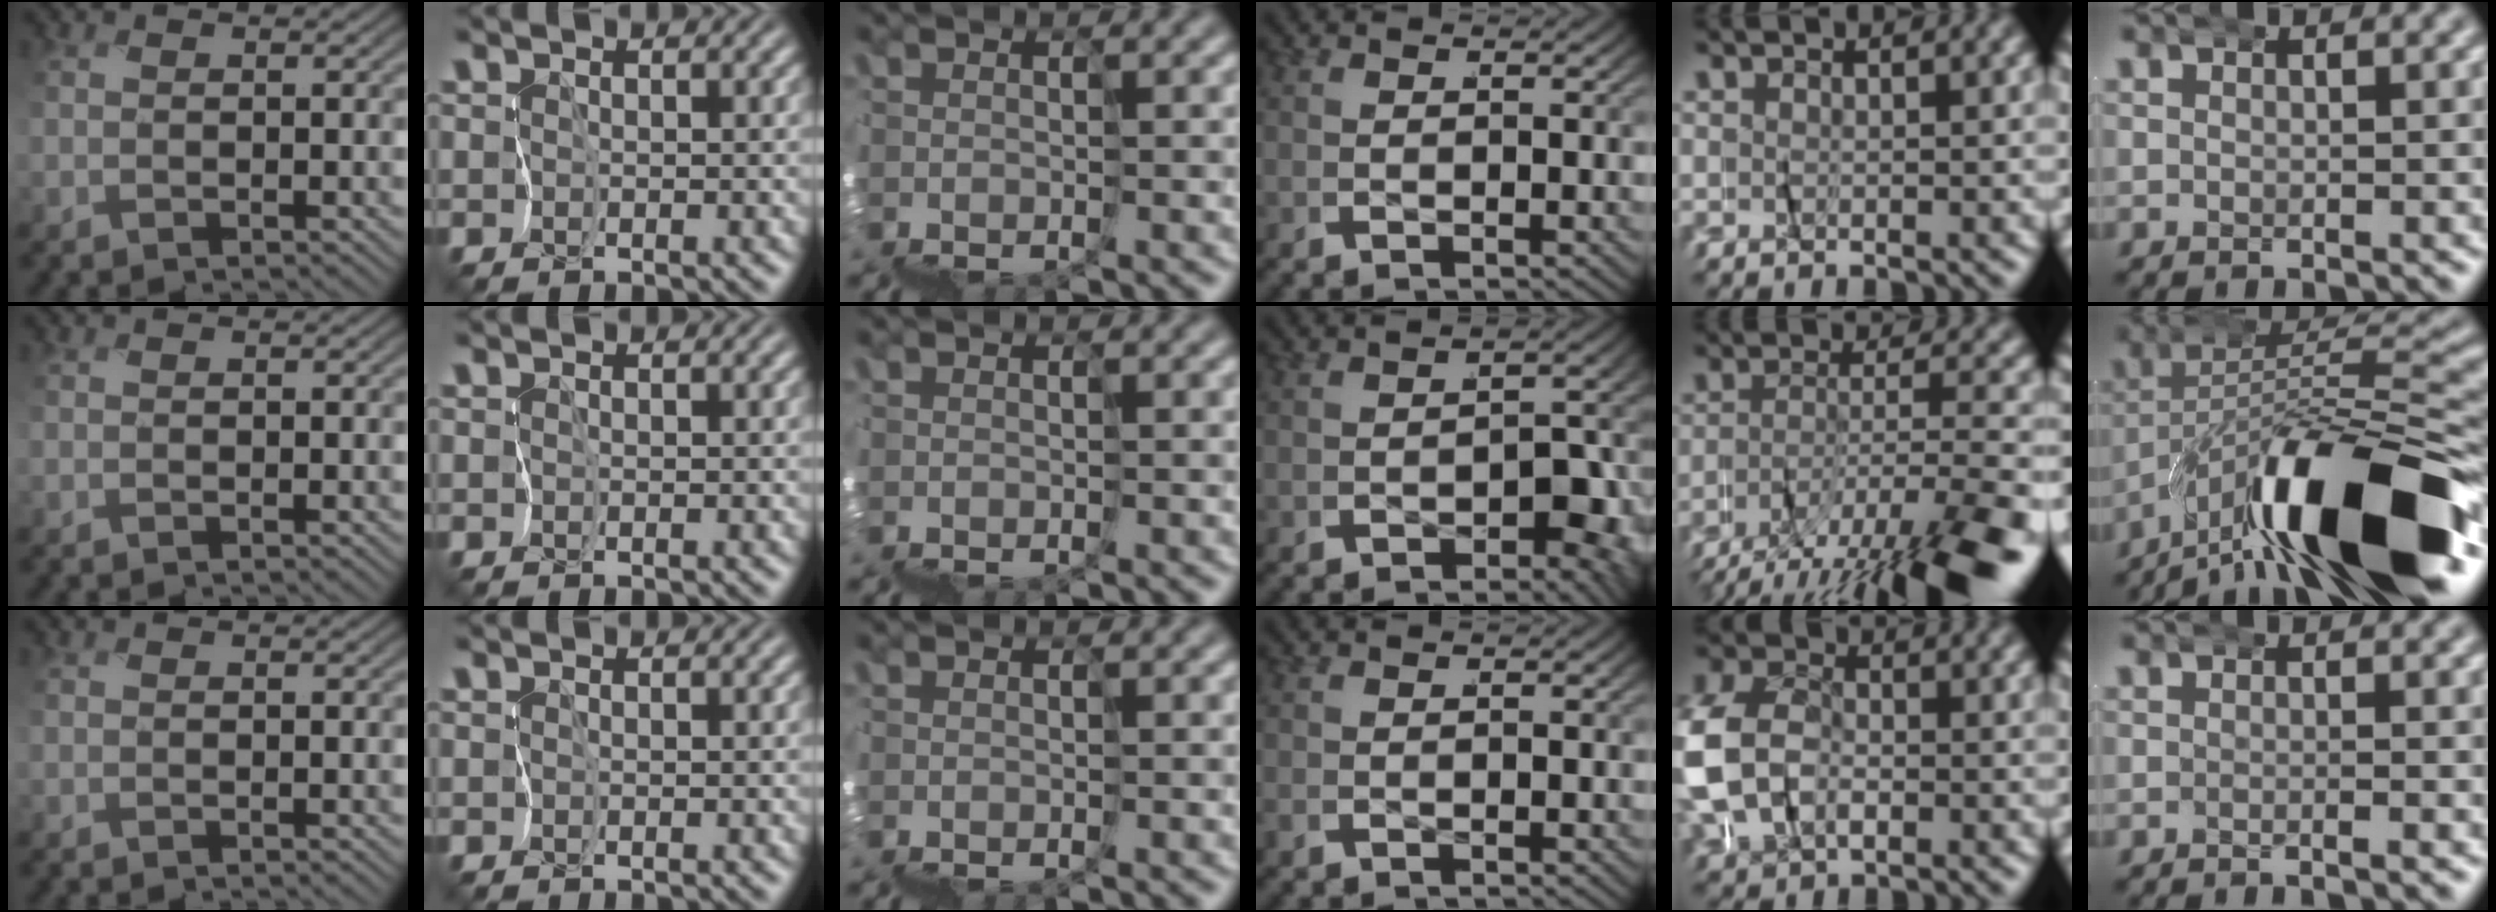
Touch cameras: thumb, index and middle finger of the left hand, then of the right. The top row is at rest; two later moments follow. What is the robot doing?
{"motion": "wrap", "object": "felt sheet"}